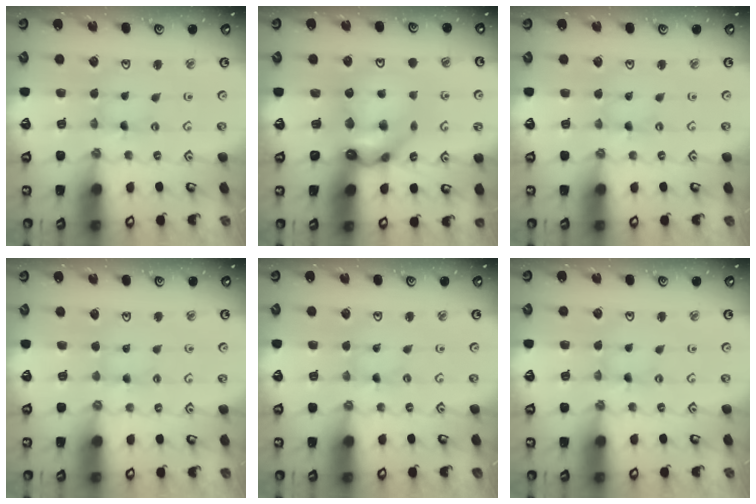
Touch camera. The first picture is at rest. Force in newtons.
{"total": 12.7, "press": 12.6, "slide": 1.6}
{"total": 0.0}
{"total": 2.5, "press": 2.5, "slide": 0.2}
{"total": 0.0}
{"total": 0.0}